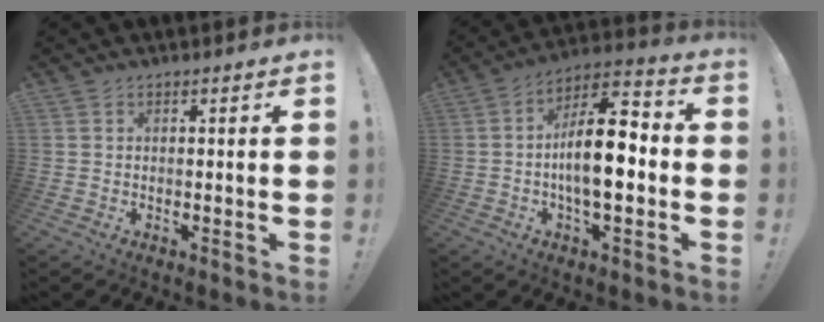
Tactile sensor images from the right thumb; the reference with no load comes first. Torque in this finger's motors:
{"motor_torque": [0.28, 0.82, 0.72, 0.36, 0.11]}